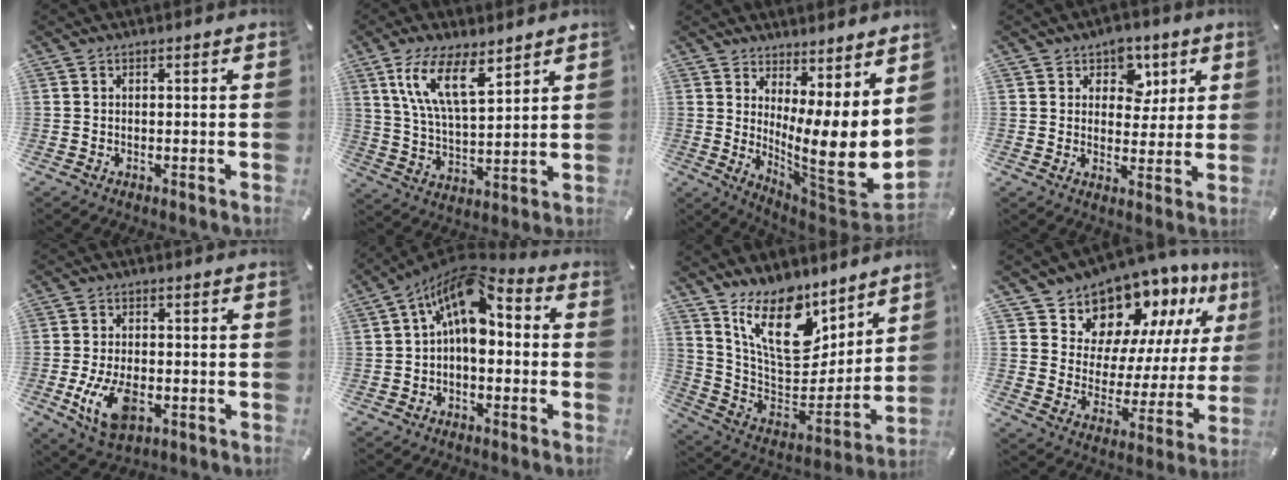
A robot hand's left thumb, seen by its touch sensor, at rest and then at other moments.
{"total": 12.2, "force": [7.8, 4.5, 8.2], "torque": [-0.193, -0.023, 0.143]}
{"total": 13.7, "force": [1.2, 1.9, 13.5], "torque": [-0.196, -0.075, 0.024]}
{"total": 7.2, "force": [3.3, 5.9, 2.3], "torque": [-0.021, -0.011, 0.053]}
{"total": 9.7, "force": [-2.7, 5.8, 7.3], "torque": [-0.158, -0.004, -0.049]}
{"total": 11.2, "force": [2.8, 6.0, 9.0], "torque": [-0.168, -0.028, 0.045]}
{"total": 18.6, "force": [12.8, 9.3, 9.8], "torque": [-0.169, -0.086, 0.232]}
{"total": 12.5, "force": [10.6, 6.6, 0.7], "torque": [-0.022, -0.117, 0.189]}